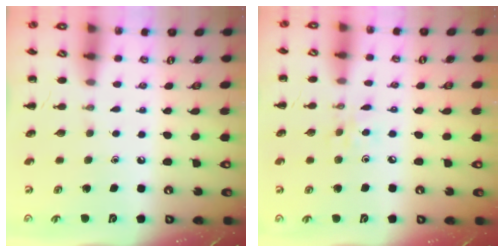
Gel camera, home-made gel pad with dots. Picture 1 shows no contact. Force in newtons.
{"total": 3.0, "press": 2.8, "slide": 1.0}